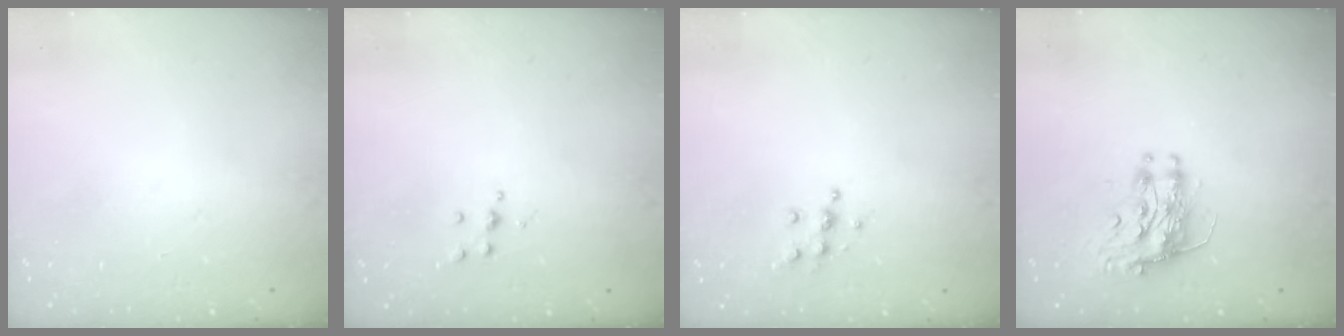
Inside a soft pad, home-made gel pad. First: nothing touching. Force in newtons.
{"total": 3.5, "press": 3.5, "slide": 0.3}
{"total": 6.4, "press": 6.4, "slide": 0.6}
{"total": 9.2, "press": 9.2, "slide": 0.9}